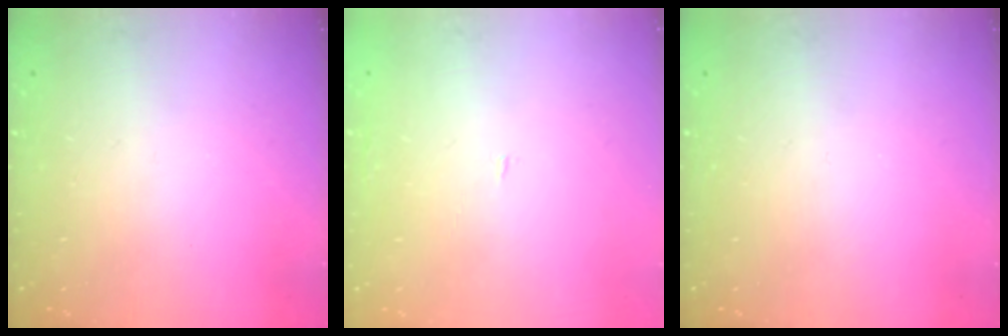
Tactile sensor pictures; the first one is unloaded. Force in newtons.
{"total": 1.2, "press": 1.2, "slide": 0.1}
{"total": 0.0}